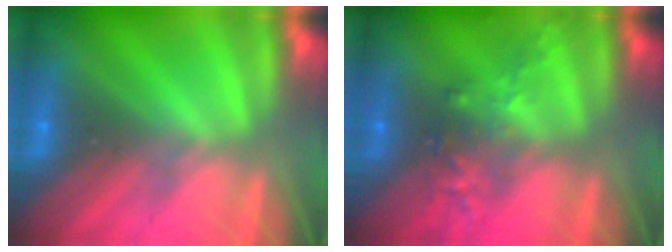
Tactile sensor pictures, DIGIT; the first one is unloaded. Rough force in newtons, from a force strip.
{"total": 2.5}